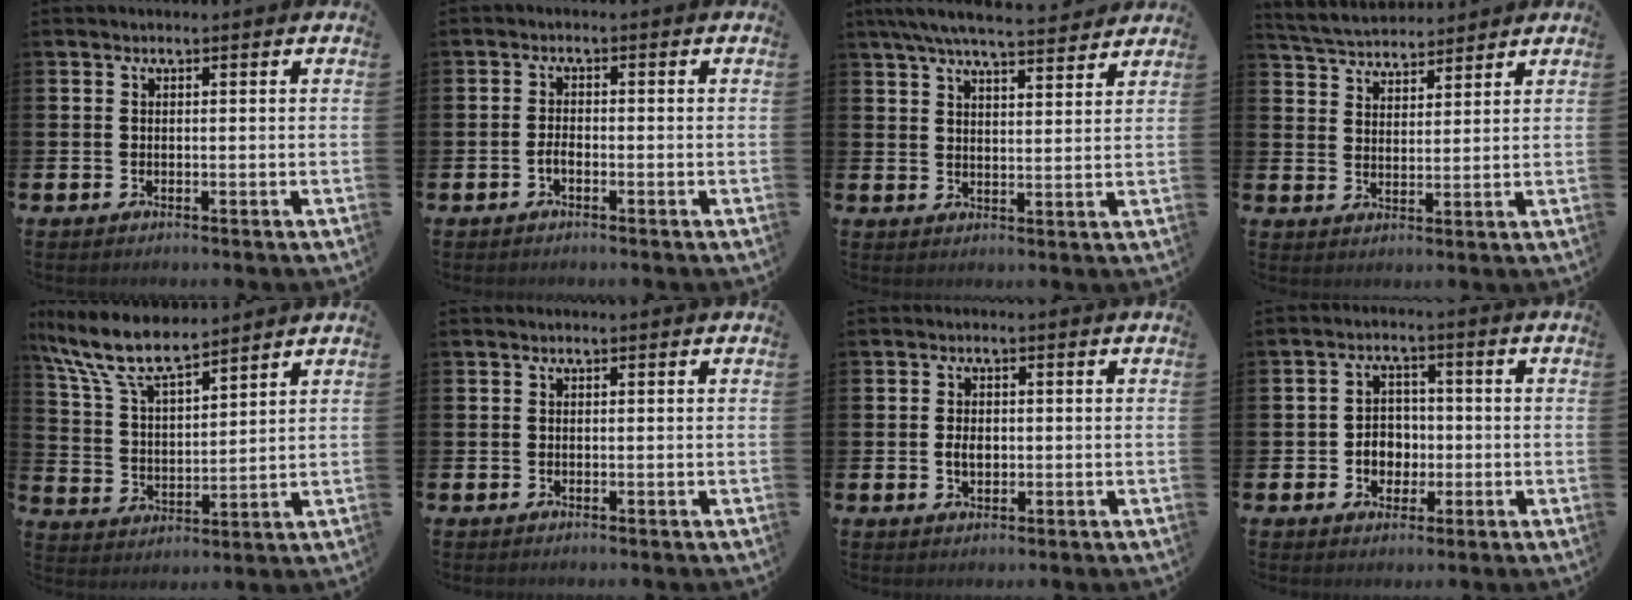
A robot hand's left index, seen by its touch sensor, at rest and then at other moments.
{"total": 1.4, "force": [-0.8, 0.6, 1.0], "torque": [-0.012, -0.002, -0.018]}
{"total": 6.9, "force": [6.5, 0.8, 2.2], "torque": [-0.055, -0.033, 0.115]}
{"total": 4.7, "force": [4.6, 1.0, 0.1], "torque": [-0.020, -0.024, 0.081]}
{"total": 9.2, "force": [8.1, 2.1, 3.8], "torque": [-0.106, -0.037, 0.145]}
{"total": 0.0}
{"total": 2.3, "force": [-0.1, 1.6, 1.7], "torque": [-0.010, -0.002, -0.009]}
{"total": 3.8, "force": [-0.9, 3.4, 1.6], "torque": [-0.018, -0.002, -0.027]}